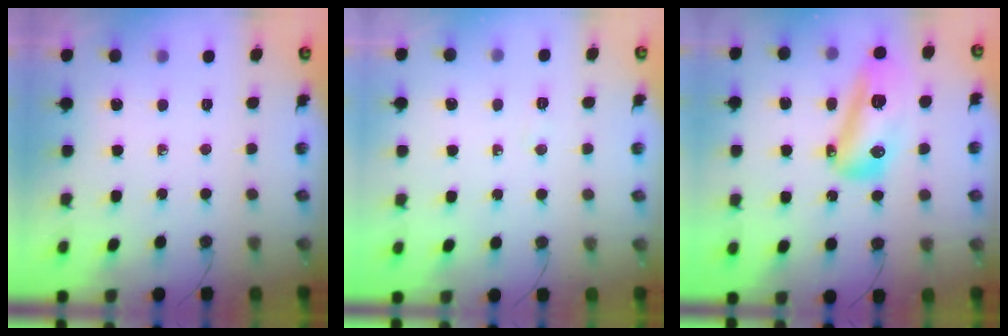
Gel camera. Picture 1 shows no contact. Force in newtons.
{"total": 4.0, "press": 3.5, "slide": 2.1}
{"total": 14.3, "press": 14.2, "slide": 1.2}